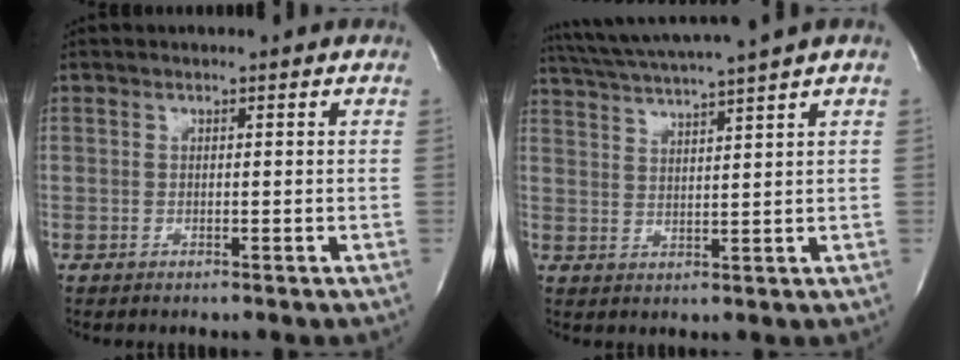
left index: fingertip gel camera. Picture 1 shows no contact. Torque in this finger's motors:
{"motor_torque": [1.01, -1.13, 0.53, 0.21]}